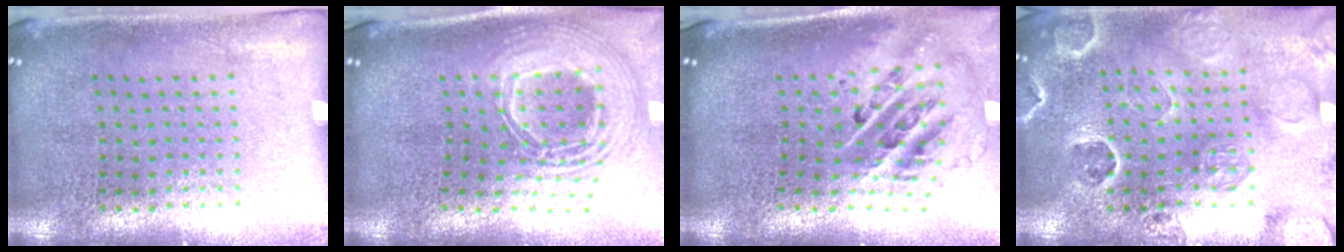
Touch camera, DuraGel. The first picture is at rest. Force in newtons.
{"total": 2.8, "press": 1.9, "slide": 2.0}
{"total": 2.5, "press": 1.8, "slide": 1.8}
{"total": 2.6, "press": 2.5, "slide": 0.8}